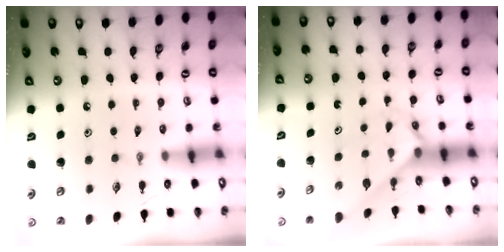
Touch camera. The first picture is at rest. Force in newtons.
{"total": 2.3, "press": 2.3, "slide": 0.2}